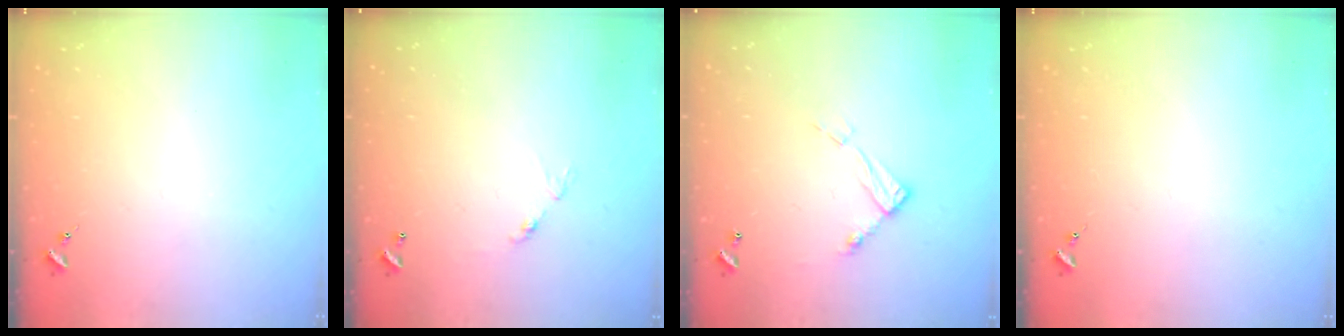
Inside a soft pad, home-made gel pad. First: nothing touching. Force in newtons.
{"total": 5.5, "press": 5.5, "slide": 0.4}
{"total": 10.4, "press": 10.3, "slide": 0.7}
{"total": 0.0}